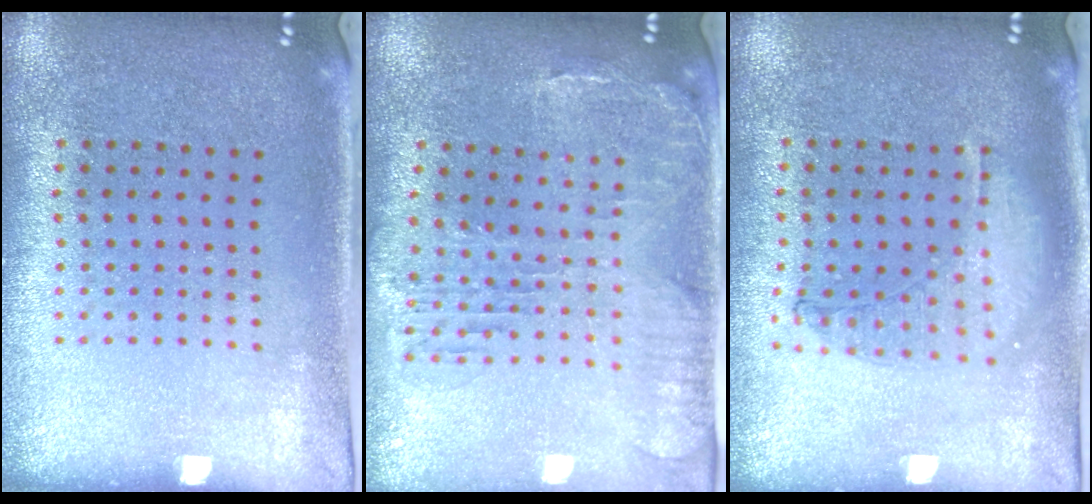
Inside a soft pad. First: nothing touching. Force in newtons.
{"total": 1.4, "press": 1.4, "slide": 0.4}
{"total": 1.0, "press": 1.0, "slide": 0.3}